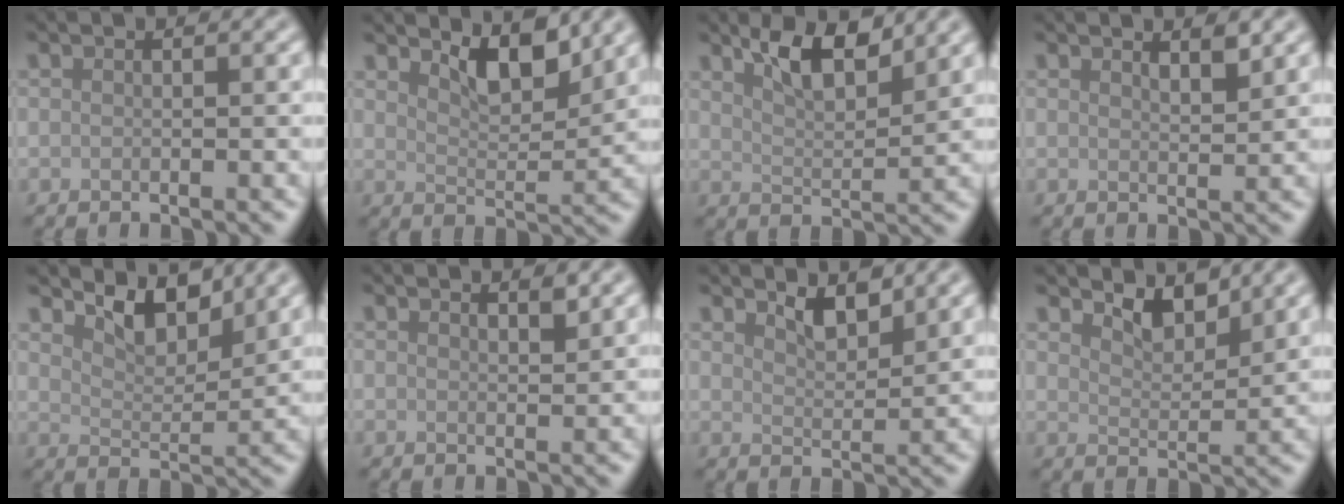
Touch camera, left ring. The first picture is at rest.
{"total": 4.1, "force": [2.9, 1.3, 2.6], "torque": [-0.049, -0.008, 0.045]}
{"total": 4.6, "force": [3.2, 1.4, 3.0], "torque": [-0.055, -0.002, 0.054]}
{"total": 1.6, "force": [1.3, 0.3, 0.8], "torque": [-0.011, -0.001, 0.020]}
{"total": 4.2, "force": [3.6, 1.3, 1.9], "torque": [-0.040, -0.008, 0.058]}
{"total": 1.1, "force": [0.9, 0.2, 0.5], "torque": [-0.006, -0.001, 0.015]}
{"total": 2.6, "force": [1.9, 0.8, 1.5], "torque": [-0.028, -0.006, 0.034]}
{"total": 3.1, "force": [2.7, 0.9, 1.2], "torque": [-0.028, -0.011, 0.042]}